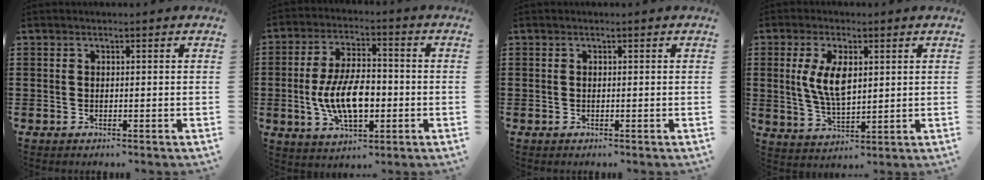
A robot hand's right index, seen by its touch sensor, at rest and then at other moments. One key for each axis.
{"total": 10.1, "fx": -1.8, "fy": 5.0, "fz": 8.6, "tx": -0.166, "ty": -0.003, "tz": -0.038}
{"total": 0.0}
{"total": 7.1, "fx": 1.4, "fy": 3.2, "fz": 6.1, "tx": -0.132, "ty": 0.004, "tz": 0.023}